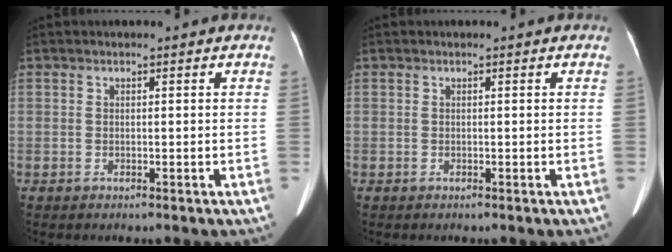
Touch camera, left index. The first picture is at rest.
{"total": 0.0}